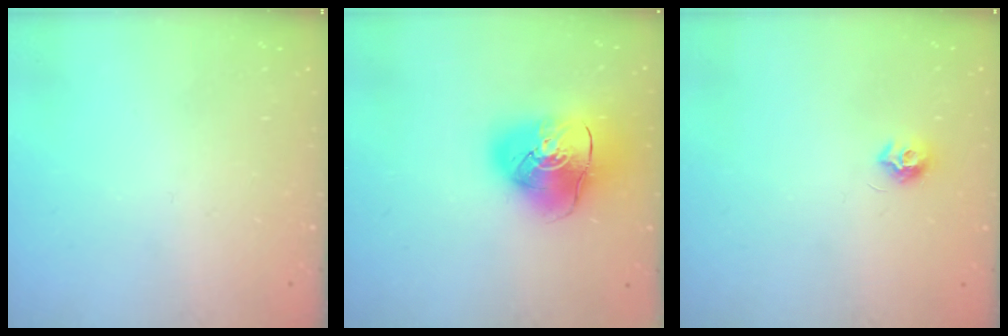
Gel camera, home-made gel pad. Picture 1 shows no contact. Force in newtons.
{"total": 15.6, "press": 15.5, "slide": 2.4}
{"total": 7.2, "press": 7.2, "slide": 0.4}